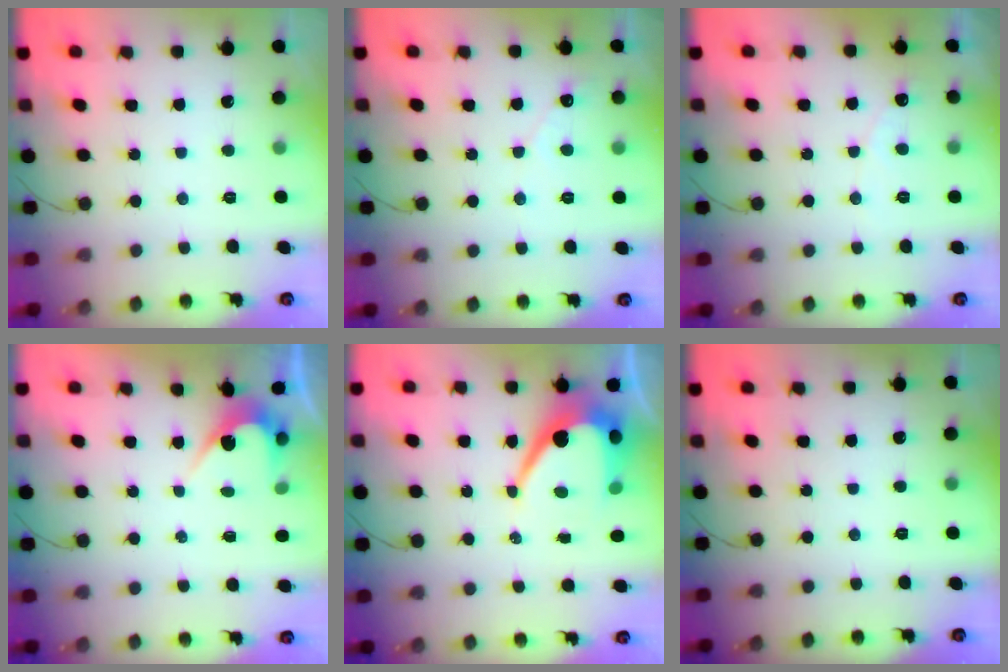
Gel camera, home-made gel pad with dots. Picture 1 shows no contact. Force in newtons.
{"total": 2.5, "press": 2.5, "slide": 0.1}
{"total": 2.9, "press": 2.9, "slide": 0.2}
{"total": 2.8, "press": 2.8, "slide": 0.1}
{"total": 11.5, "press": 11.5, "slide": 0.9}
{"total": 0.0}